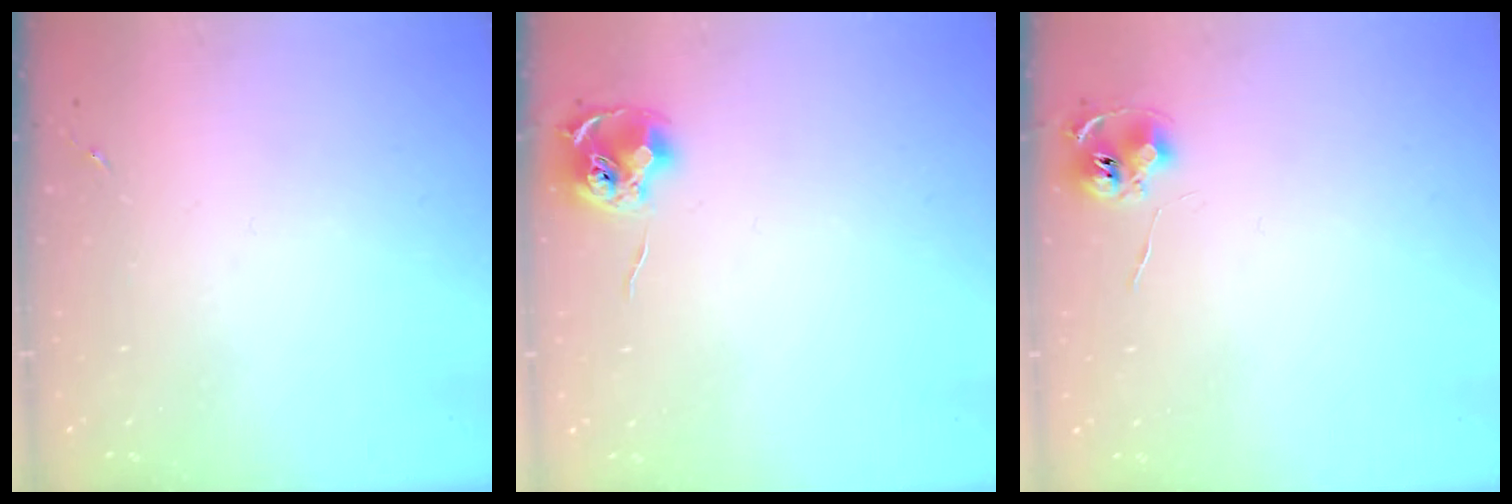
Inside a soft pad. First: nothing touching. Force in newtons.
{"total": 8.4, "press": 8.4, "slide": 0.4}
{"total": 7.5, "press": 7.5, "slide": 0.5}